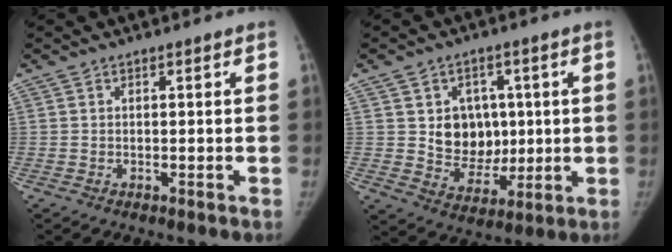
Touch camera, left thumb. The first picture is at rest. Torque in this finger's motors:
{"motor_torque": [0.00, 0.00, 0.16, 0.16, 0.01]}